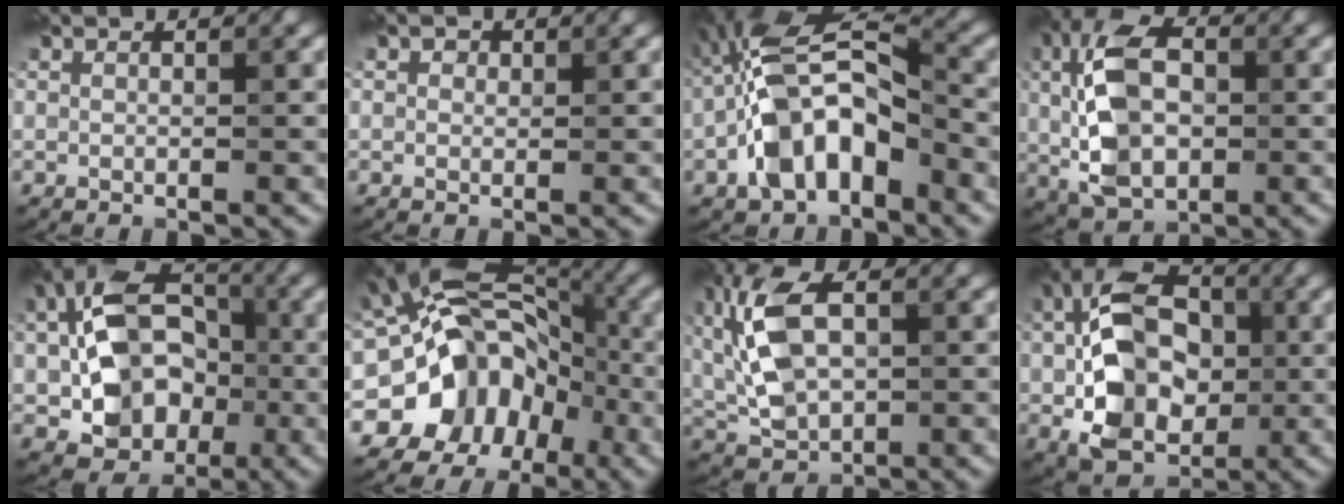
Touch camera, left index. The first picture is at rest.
{"total": 0.7, "force": [0.3, 0.6, 0.0], "torque": [0.000, 0.000, -0.001]}
{"total": 9.1, "force": [-3.3, 4.7, 7.0], "torque": [-0.139, 0.023, -0.071]}
{"total": 9.4, "force": [0.4, 5.8, 7.4], "torque": [-0.164, 0.013, 0.003]}
{"total": 12.0, "force": [-0.9, 8.9, 8.0], "torque": [-0.108, 0.010, -0.025]}
{"total": 15.3, "force": [-5.4, 12.4, 7.1], "torque": [-0.092, 0.000, -0.112]}
{"total": 8.1, "force": [1.2, 4.6, 6.7], "torque": [-0.154, 0.012, 0.020]}
{"total": 11.5, "force": [-0.3, 7.9, 8.4], "torque": [-0.166, 0.007, -0.016]}